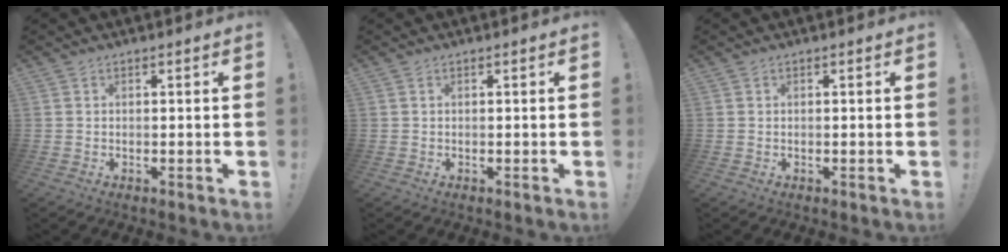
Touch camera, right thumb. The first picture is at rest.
{"total": 0.0}
{"total": 0.0}